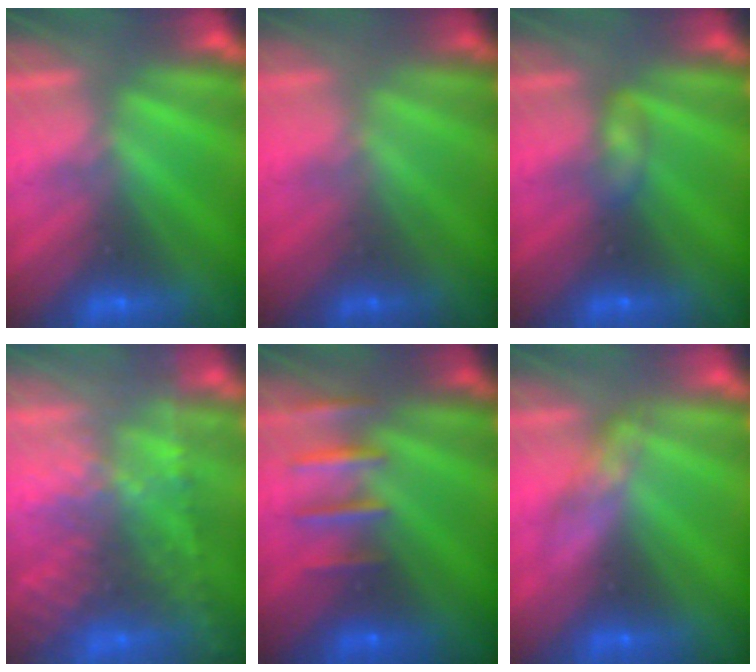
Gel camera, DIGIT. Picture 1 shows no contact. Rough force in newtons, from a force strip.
{"total": 1.6}
{"total": 2.3}
{"total": 9.6}
{"total": 2.5}
{"total": 2.7}